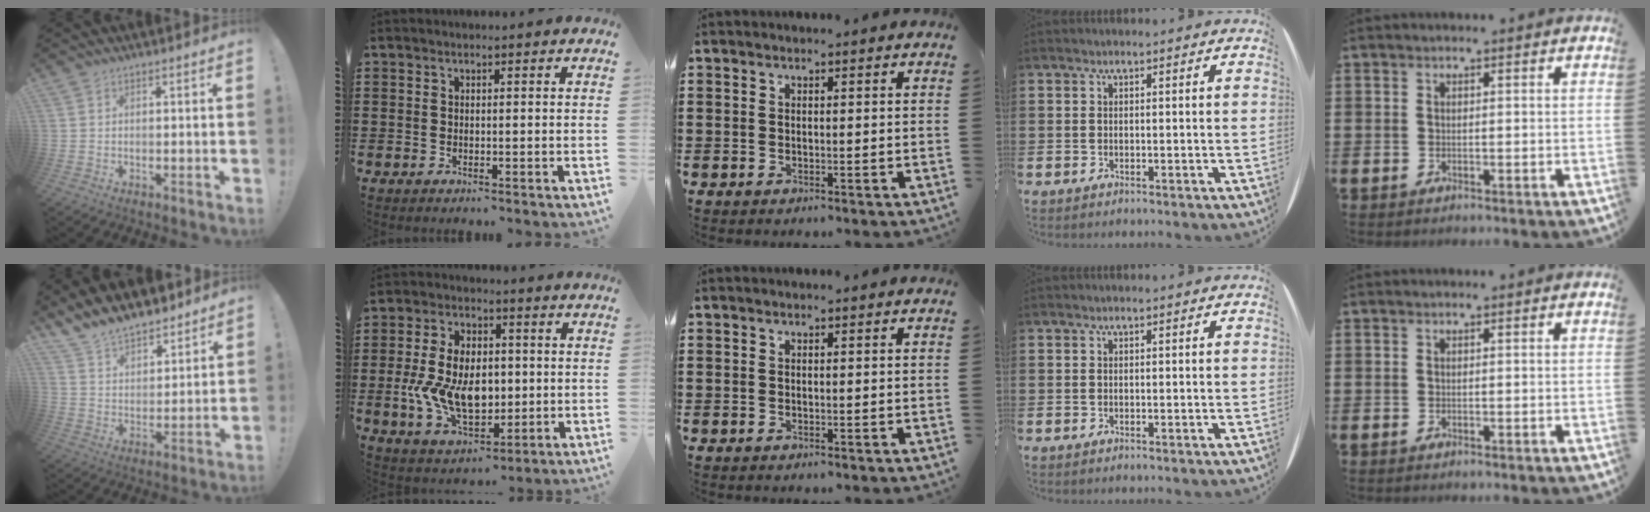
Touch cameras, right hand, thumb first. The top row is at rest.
{"thumb": {"total": 10.1, "force": [9.1, 3.6, 2.2], "torque": [-0.061, -0.077, 0.174]}, "index": {"total": 11.6, "force": [-0.7, 7.6, 8.7], "torque": [-0.188, 0.009, -0.013]}}